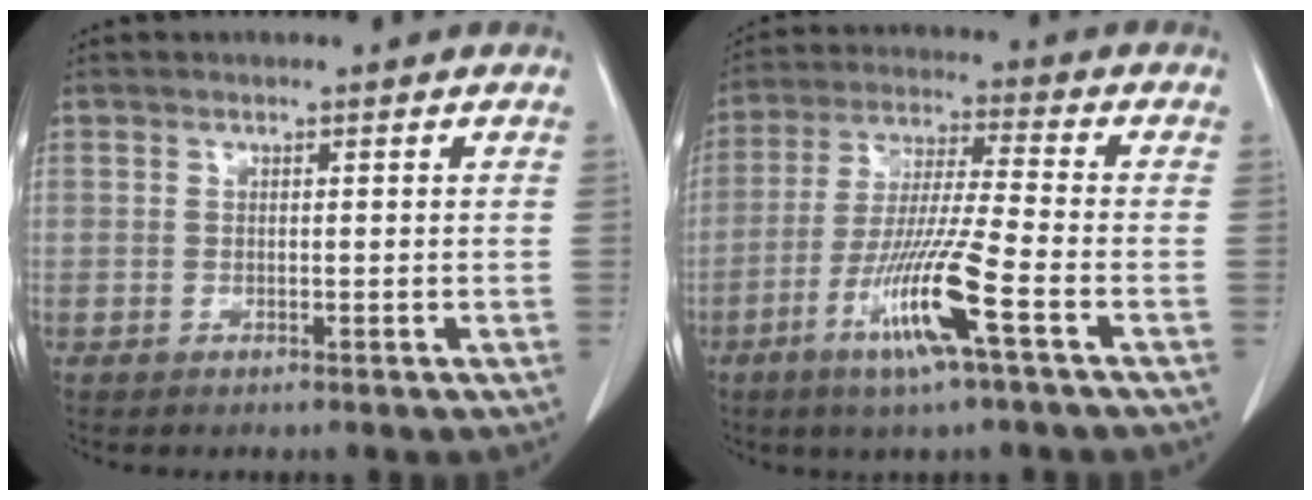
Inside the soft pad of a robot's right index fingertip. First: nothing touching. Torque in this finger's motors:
{"motor_torque": [1.61, -0.53, 0.85, 0.21]}